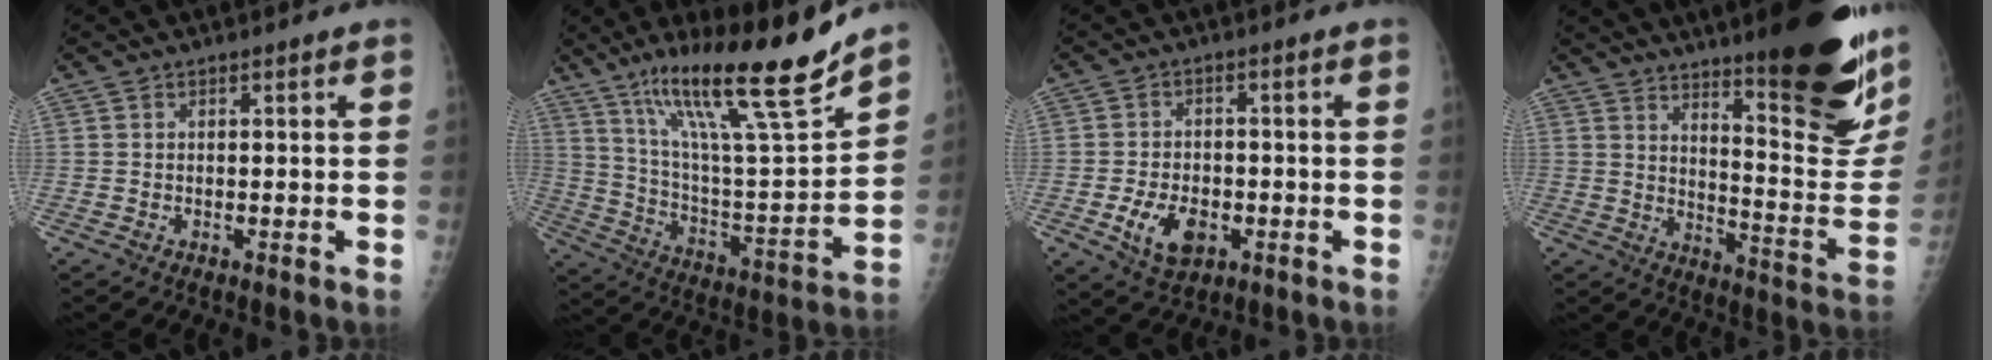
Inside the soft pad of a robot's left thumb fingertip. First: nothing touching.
{"total": 23.9, "force": [16.7, 2.9, 16.8], "torque": [-0.256, -0.072, 0.291]}
{"total": 8.2, "force": [-2.8, 5.3, 5.6], "torque": [-0.086, 0.006, -0.041]}
{"total": 25.3, "force": [16.3, 5.6, 18.5], "torque": [-0.221, -0.106, 0.228]}